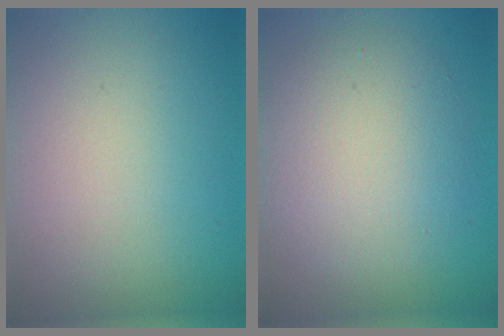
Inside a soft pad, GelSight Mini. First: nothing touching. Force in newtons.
{"total": 5.3, "press": 5.3, "slide": 0.2}